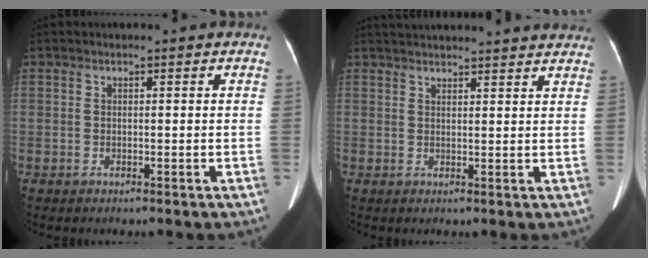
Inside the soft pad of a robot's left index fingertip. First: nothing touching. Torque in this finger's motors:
{"motor_torque": [0.76, -1.38, 0.14, 0.06]}